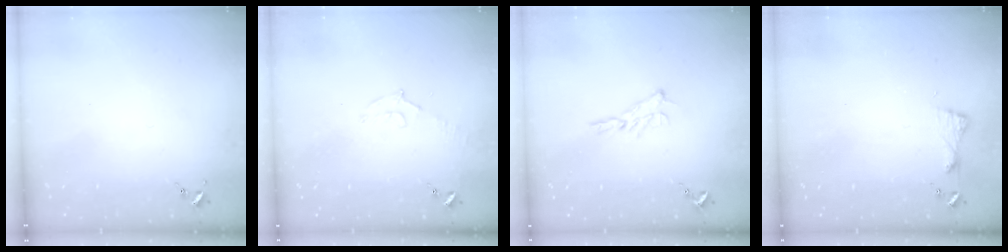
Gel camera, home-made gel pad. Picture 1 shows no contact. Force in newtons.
{"total": 7.3, "press": 7.2, "slide": 0.9}
{"total": 6.9, "press": 6.9, "slide": 0.3}
{"total": 5.0, "press": 4.9, "slide": 0.6}